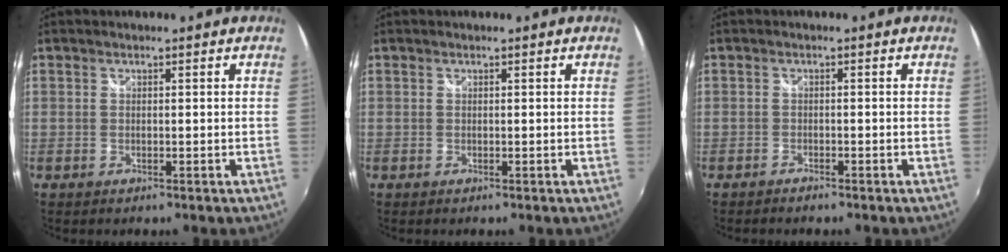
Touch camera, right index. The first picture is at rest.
{"total": 0.0}
{"total": 1.4, "force": [-1.4, 0.3, 0.2], "torque": [-0.012, -0.004, -0.026]}